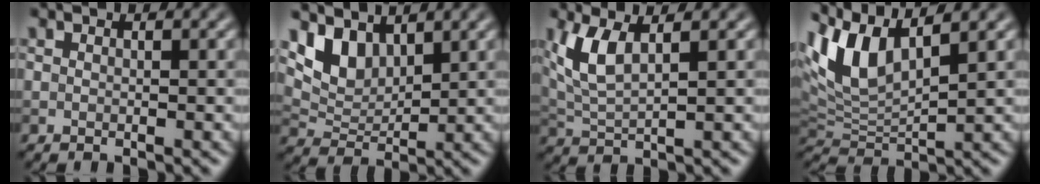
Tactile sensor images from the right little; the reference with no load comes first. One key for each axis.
{"total": 3.9, "fx": 2.7, "fy": 2.1, "fz": 1.9, "tx": -0.046, "ty": -0.011, "tz": 0.051}
{"total": 4.6, "fx": 2.0, "fy": 1.7, "fz": 3.8, "tx": -0.099, "ty": 0.001, "tz": 0.043}
{"total": 6.4, "fx": 3.8, "fy": 2.0, "fz": 4.8, "tx": -0.114, "ty": 0.013, "tz": 0.073}